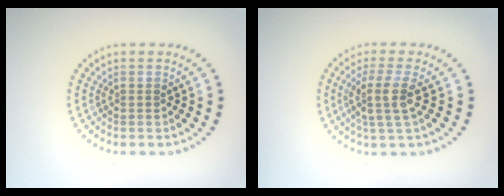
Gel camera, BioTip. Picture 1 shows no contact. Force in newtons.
{"total": 3.0, "press": 2.3, "slide": 1.9}